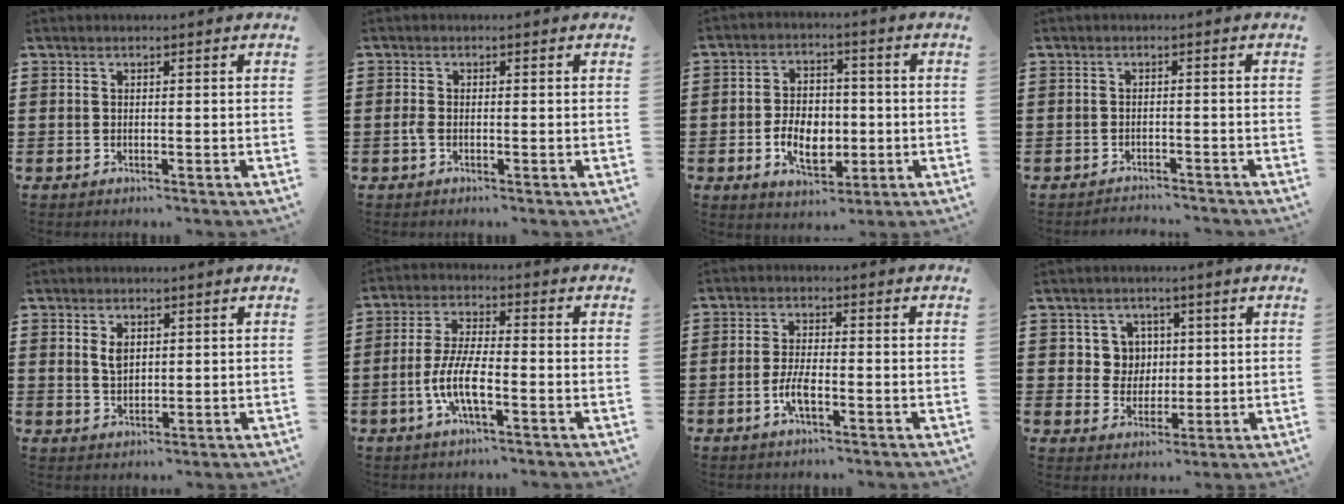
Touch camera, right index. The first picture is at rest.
{"total": 1.3, "force": [-0.6, 0.5, 1.1], "torque": [-0.028, -0.003, -0.013]}
{"total": 7.1, "force": [-1.6, 4.8, 5.0], "torque": [-0.090, 0.001, -0.033]}
{"total": 2.0, "force": [-2.0, 0.0, -0.2], "torque": [-0.004, 0.000, -0.044]}
{"total": 2.6, "force": [0.9, 1.5, 1.9], "torque": [-0.041, 0.004, 0.017]}
{"total": 7.4, "force": [-2.8, 1.8, 6.6], "torque": [-0.150, -0.012, -0.058]}
{"total": 3.8, "force": [-1.6, 1.0, 3.3], "torque": [-0.077, -0.003, -0.034]}
{"total": 4.8, "force": [1.3, 4.5, 1.2], "torque": [-0.046, 0.016, 0.021]}